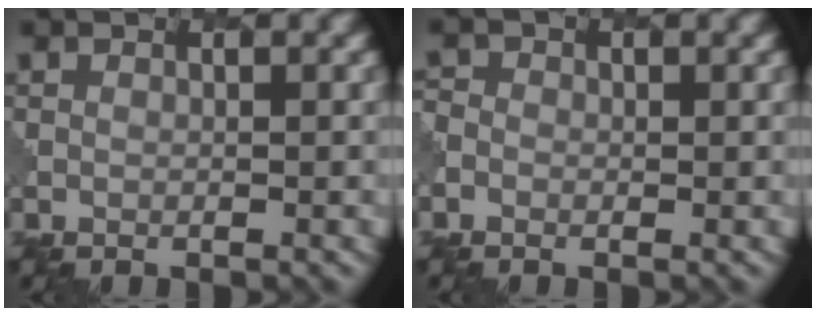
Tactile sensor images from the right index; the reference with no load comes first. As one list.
[{"total": 1.4, "force": [-0.4, 1.3, 0.3], "torque": [0.002, 0.001, -0.011]}]